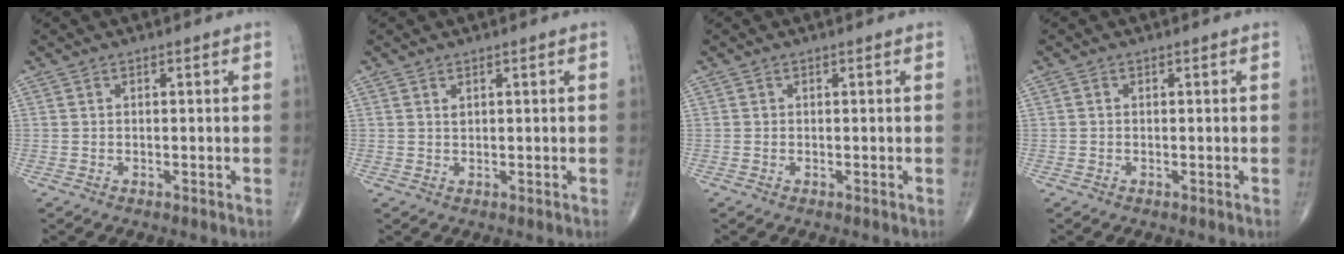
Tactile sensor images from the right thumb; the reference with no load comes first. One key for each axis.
{"total": 0.8, "fx": 0.5, "fy": 0.3, "fz": 0.5, "tx": -0.007, "ty": 0.000, "tz": 0.011}
{"total": 0.0}
{"total": 0.0}